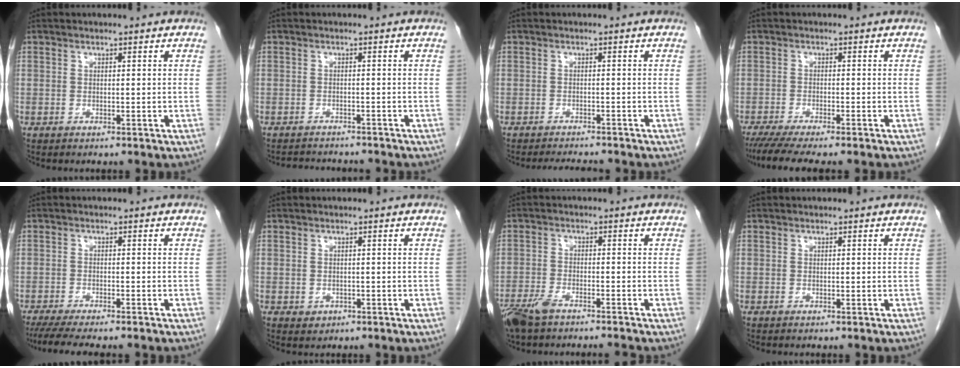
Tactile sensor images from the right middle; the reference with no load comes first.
{"total": 5.0, "force": [-4.8, 0.9, 1.0], "torque": [-0.012, -0.007, -0.070]}
{"total": 4.1, "force": [-3.9, 0.3, 1.1], "torque": [-0.015, -0.009, -0.057]}
{"total": 8.1, "force": [-6.8, 0.3, 4.5], "torque": [-0.061, -0.018, -0.107]}
{"total": 9.1, "force": [-7.6, 1.0, 4.9], "torque": [-0.068, -0.014, -0.115]}
{"total": 1.2, "force": [-0.4, 1.0, 0.4], "torque": [-0.008, 0.002, 0.000]}
{"total": 7.1, "force": [-6.0, 1.2, 3.6], "torque": [-0.071, -0.013, -0.109]}
{"total": 0.0}